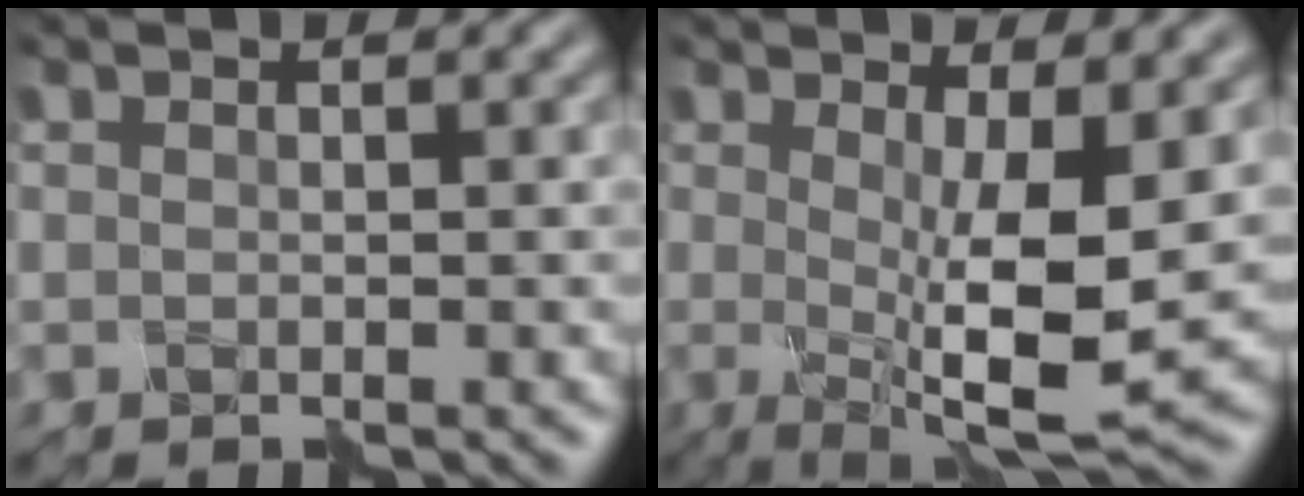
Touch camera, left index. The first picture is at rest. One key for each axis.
{"total": 7.5, "fx": -0.2, "fy": 1.8, "fz": 7.2, "tx": -0.109, "ty": -0.012, "tz": -0.003}